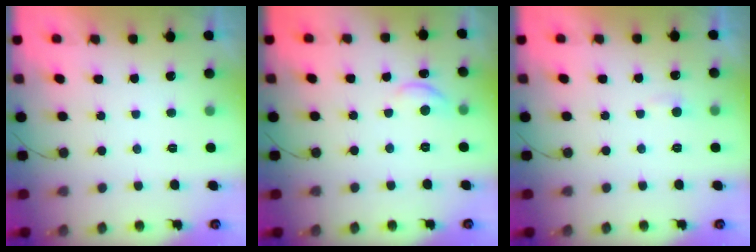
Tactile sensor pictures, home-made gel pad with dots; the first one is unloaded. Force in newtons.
{"total": 8.1, "press": 8.0, "slide": 0.7}
{"total": 3.6, "press": 3.6, "slide": 0.4}